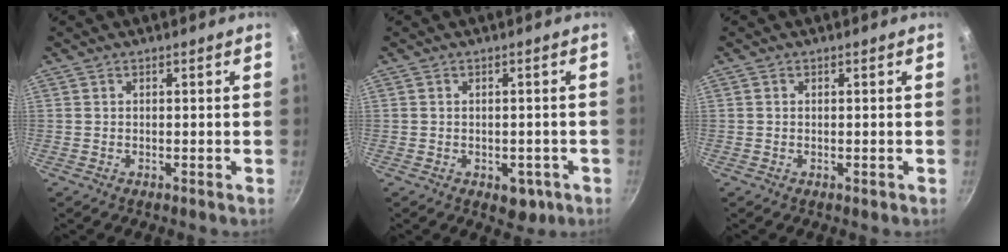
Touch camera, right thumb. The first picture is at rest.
{"total": 4.7, "force": [-1.8, 3.1, 3.0], "torque": [-0.012, 0.016, -0.010]}
{"total": 0.6, "force": [0.0, 0.5, 0.4], "torque": [-0.002, 0.002, -0.001]}